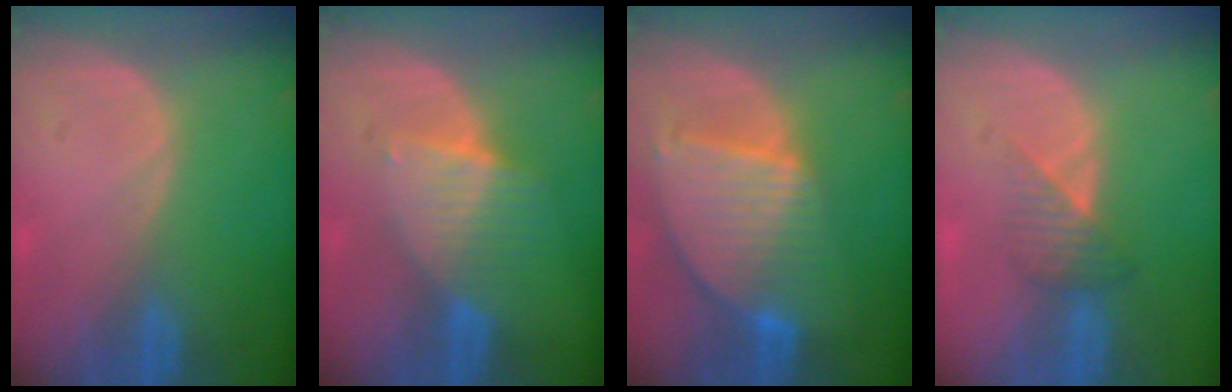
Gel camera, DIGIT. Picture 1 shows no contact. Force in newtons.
{"total": 6.5, "press": 5.9, "slide": 2.8}
{"total": 9.4, "press": 8.1, "slide": 4.8}
{"total": 3.3, "press": 3.2, "slide": 1.0}